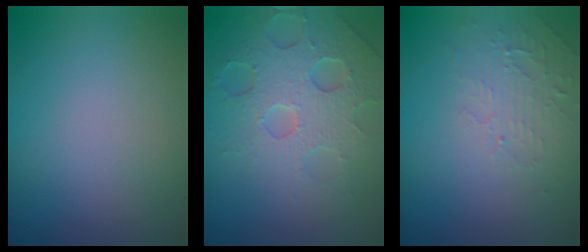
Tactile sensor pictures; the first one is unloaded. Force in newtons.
{"total": 4.7, "press": 4.6, "slide": 1.0}
{"total": 2.4, "press": 2.3, "slide": 0.5}